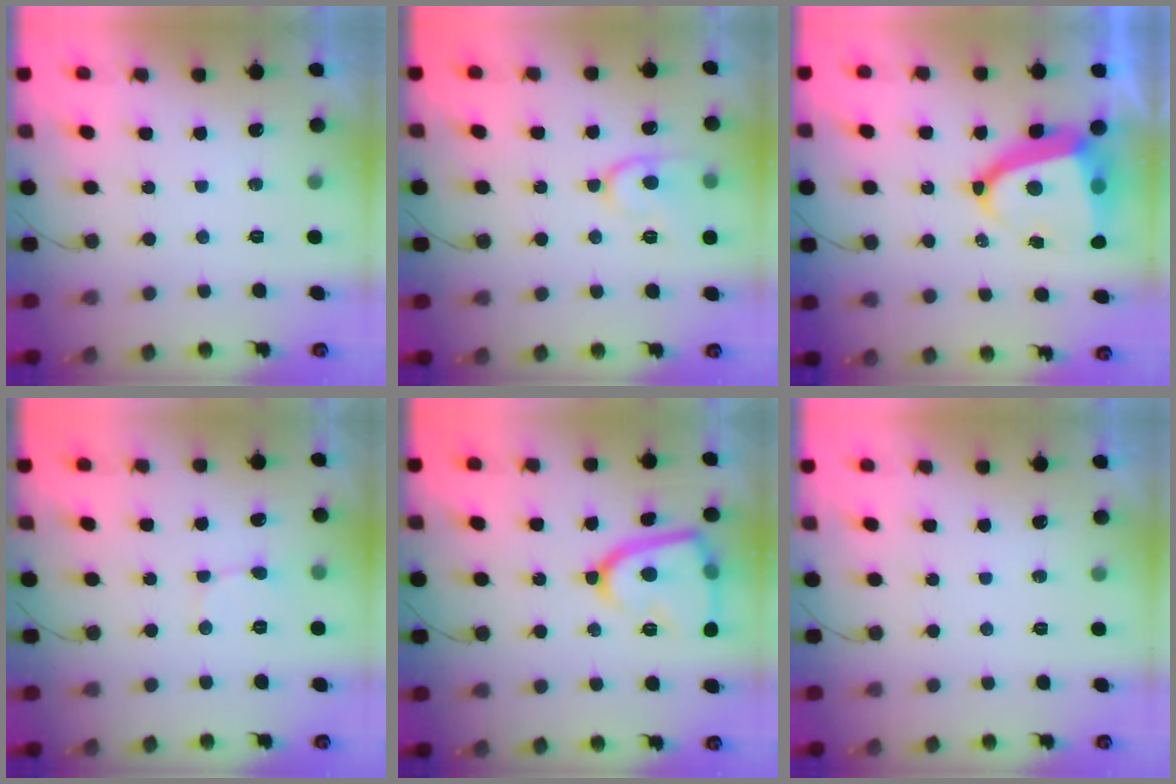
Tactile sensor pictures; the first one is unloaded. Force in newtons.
{"total": 11.5, "press": 11.4, "slide": 1.0}
{"total": 14.3, "press": 14.2, "slide": 1.6}
{"total": 1.6, "press": 1.6, "slide": 0.1}
{"total": 15.5, "press": 15.4, "slide": 1.3}
{"total": 0.0}